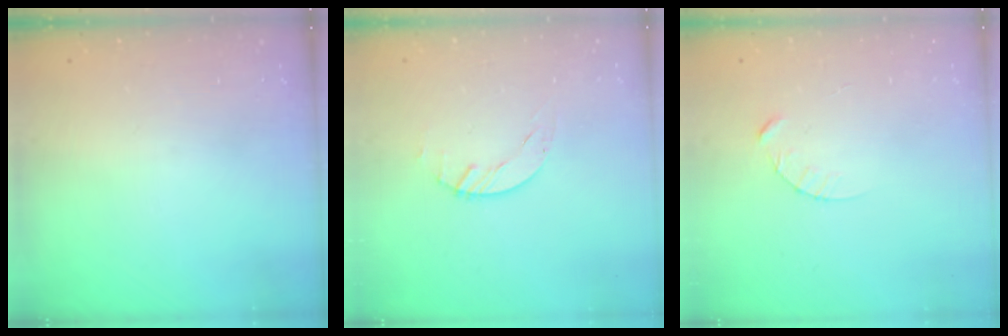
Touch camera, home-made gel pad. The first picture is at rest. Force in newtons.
{"total": 1.5, "press": 1.4, "slide": 0.1}
{"total": 3.1, "press": 3.1, "slide": 0.3}